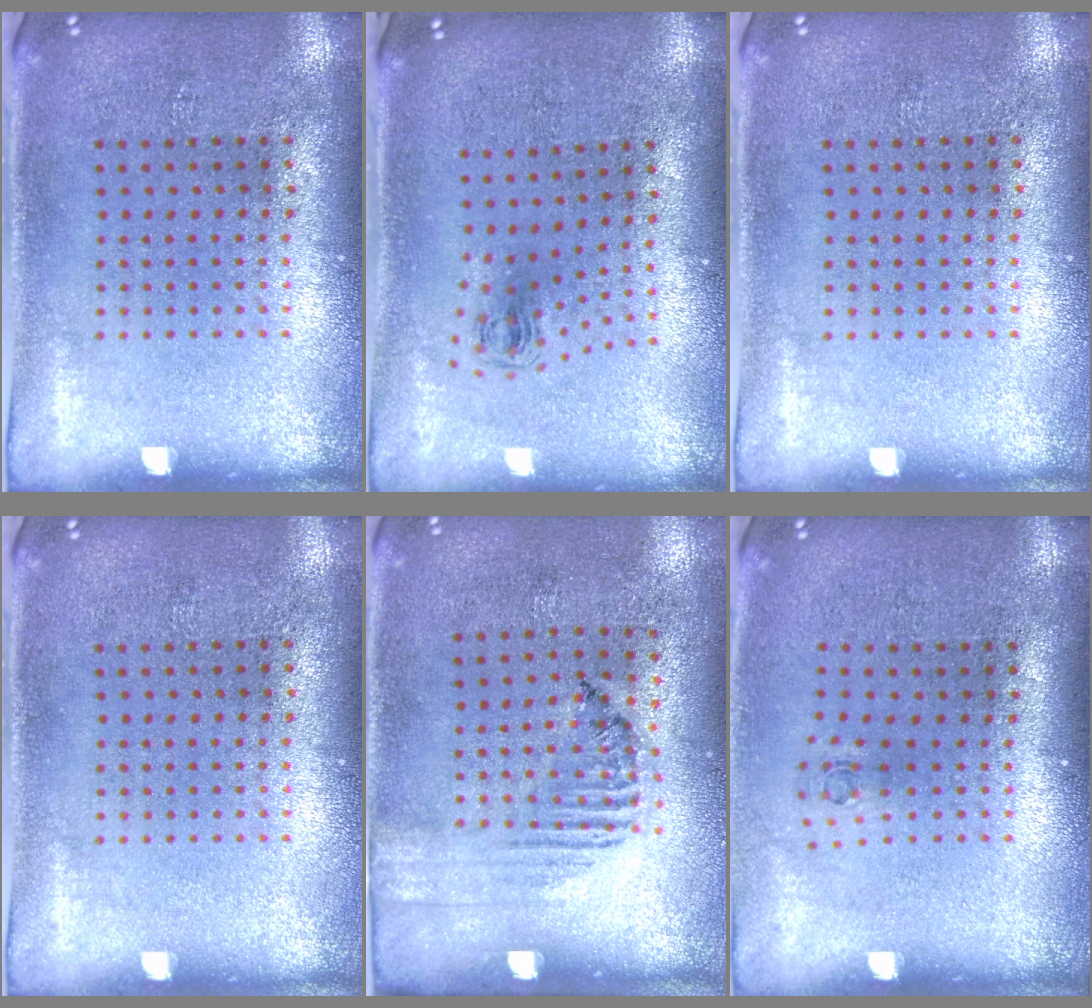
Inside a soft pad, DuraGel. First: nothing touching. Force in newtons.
{"total": 0.6, "press": 0.3, "slide": 0.6}
{"total": 0.0}
{"total": 0.0}
{"total": 1.5, "press": 1.1, "slide": 1.1}
{"total": 0.6, "press": 0.3, "slide": 0.5}